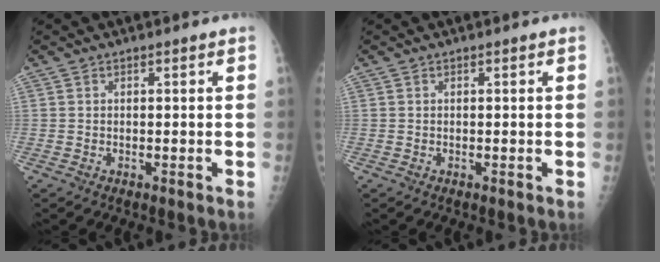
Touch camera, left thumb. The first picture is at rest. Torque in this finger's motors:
{"motor_torque": [0.00, 0.00, -0.01, -0.02, 0.00]}